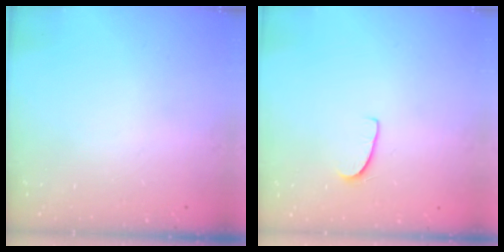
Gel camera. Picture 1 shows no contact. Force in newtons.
{"total": 5.7, "press": 5.7, "slide": 0.3}